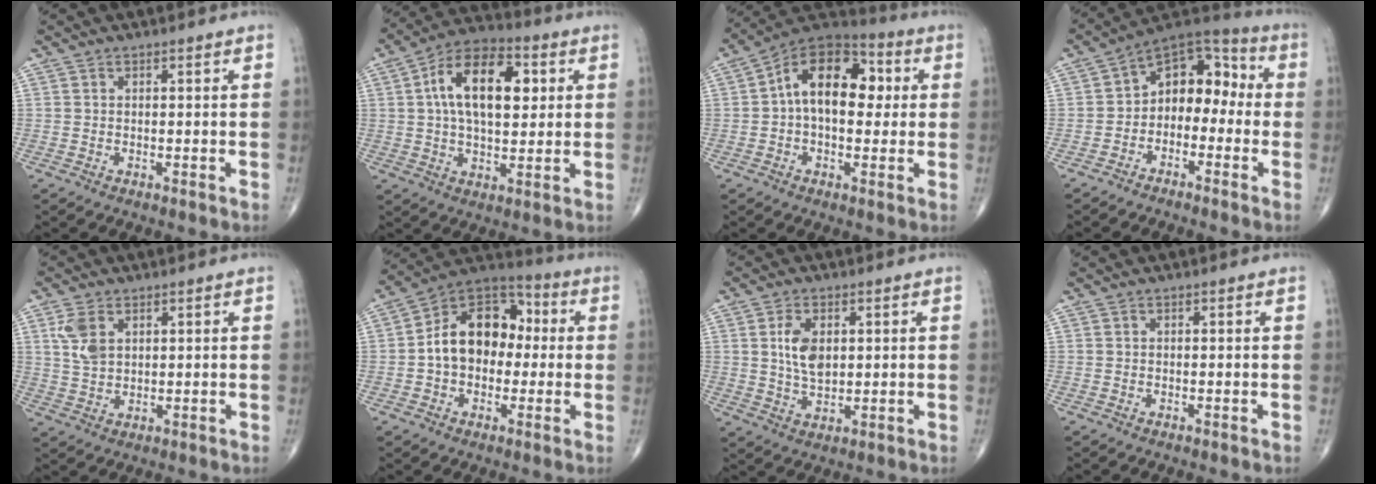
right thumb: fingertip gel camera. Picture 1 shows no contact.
{"total": 16.5, "force": [3.6, 8.9, 13.5], "torque": [-0.210, 0.013, 0.055]}
{"total": 15.6, "force": [2.0, 9.5, 12.2], "torque": [-0.162, 0.038, 0.020]}
{"total": 11.3, "force": [-1.5, 7.9, 7.9], "torque": [-0.077, 0.055, -0.046]}
{"total": 5.6, "force": [2.2, 3.4, 3.8], "torque": [-0.074, -0.003, 0.051]}
{"total": 15.2, "force": [0.3, 10.8, 10.7], "torque": [-0.139, 0.041, -0.007]}
{"total": 6.9, "force": [1.5, 4.0, 5.4], "torque": [-0.093, -0.008, 0.032]}
{"total": 0.0}